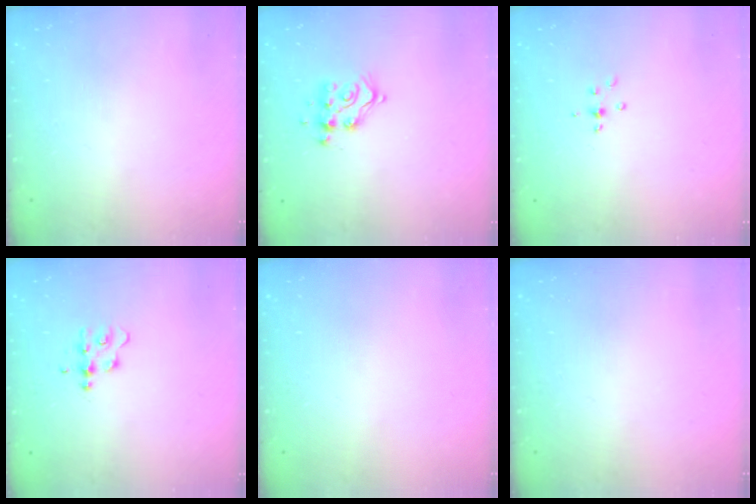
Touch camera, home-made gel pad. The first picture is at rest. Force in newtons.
{"total": 9.6, "press": 9.6, "slide": 0.8}
{"total": 4.0, "press": 3.8, "slide": 1.1}
{"total": 5.3, "press": 5.2, "slide": 0.6}
{"total": 0.0}
{"total": 0.0}